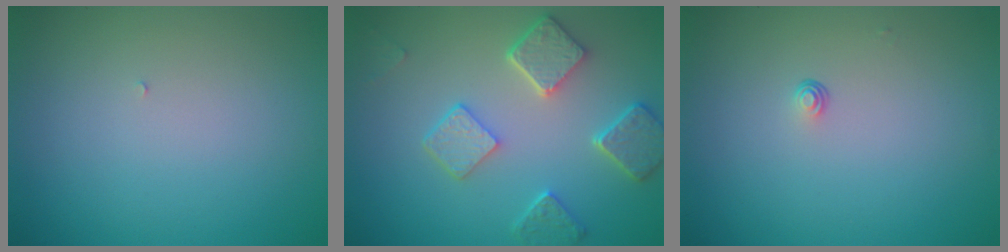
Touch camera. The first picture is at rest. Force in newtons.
{"total": 4.9, "press": 3.9, "slide": 3.0}
{"total": 0.6, "press": 0.3, "slide": 0.5}